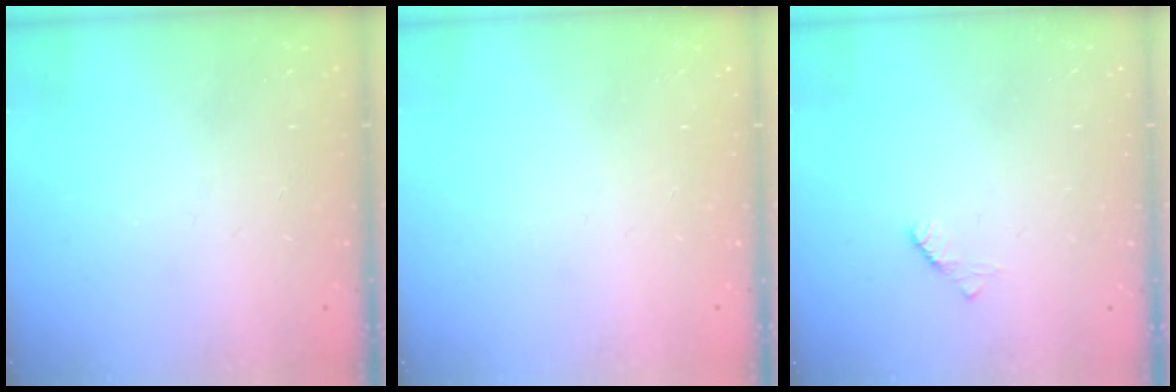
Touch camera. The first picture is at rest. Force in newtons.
{"total": 0.0}
{"total": 2.2, "press": 2.2, "slide": 0.3}